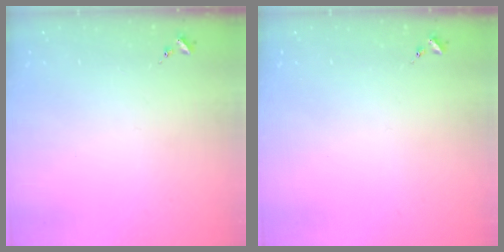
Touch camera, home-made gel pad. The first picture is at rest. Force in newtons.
{"total": 0.0}